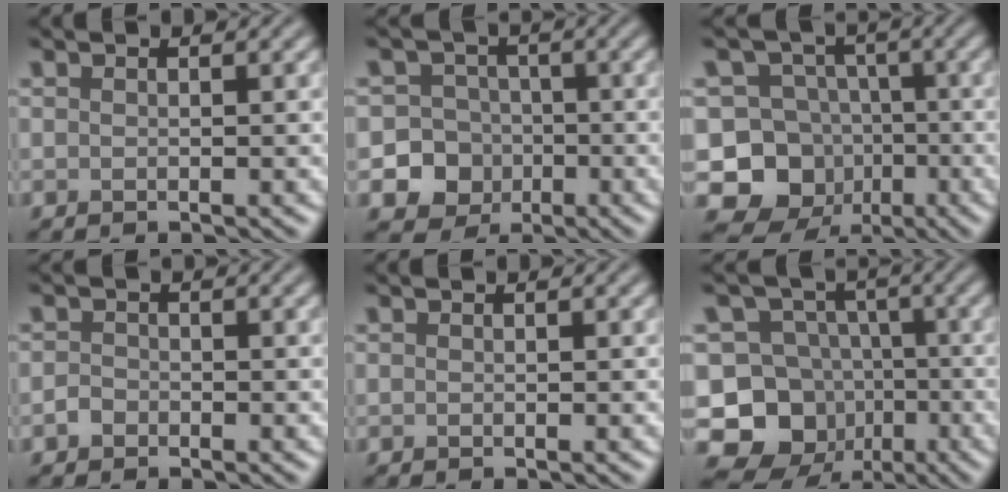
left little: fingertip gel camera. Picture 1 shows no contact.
{"total": 9.7, "force": [-3.4, 8.9, 1.9], "torque": [-0.018, -0.018, -0.083]}
{"total": 9.1, "force": [-3.0, 8.2, 2.5], "torque": [-0.044, 0.002, -0.072]}
{"total": 1.1, "force": [-0.6, 0.8, 0.3], "torque": [-0.005, 0.001, -0.015]}
{"total": 0.0}
{"total": 10.6, "force": [-4.0, 9.3, 3.2], "torque": [-0.062, 0.005, -0.088]}